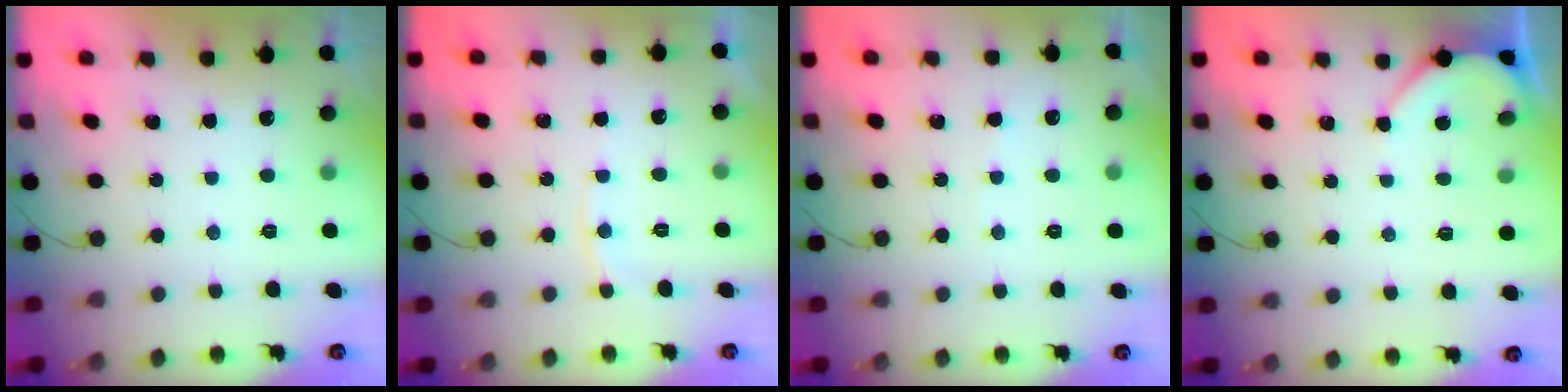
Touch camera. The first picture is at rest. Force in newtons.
{"total": 4.7, "press": 4.7, "slide": 0.6}
{"total": 2.7, "press": 2.6, "slide": 0.4}
{"total": 3.2, "press": 3.2, "slide": 0.4}